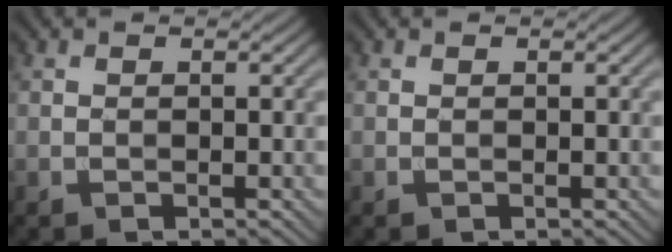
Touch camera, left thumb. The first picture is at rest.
{"total": 0.0}